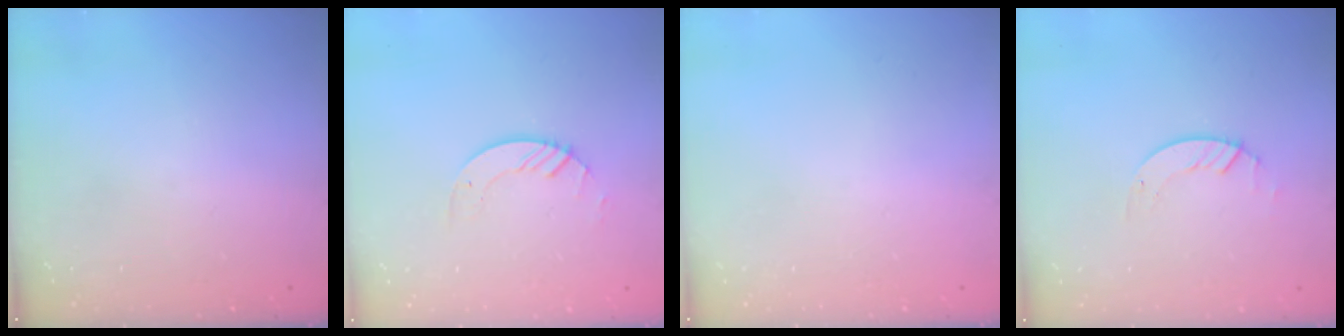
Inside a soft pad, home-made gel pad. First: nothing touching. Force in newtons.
{"total": 2.8, "press": 2.8, "slide": 0.3}
{"total": 0.0}
{"total": 1.3, "press": 1.3, "slide": 0.2}